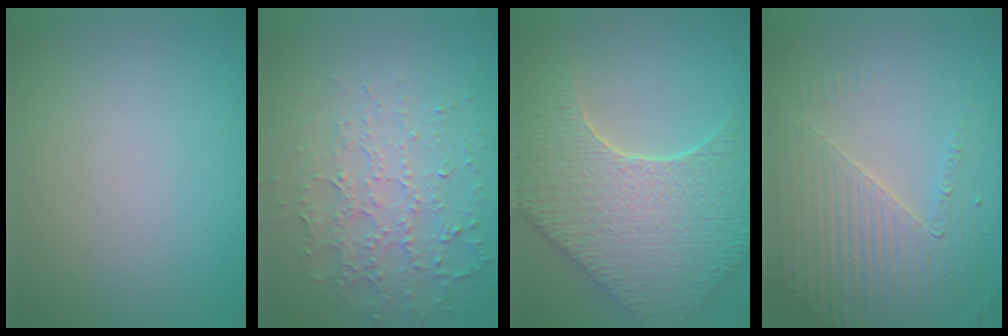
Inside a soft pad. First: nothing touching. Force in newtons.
{"total": 4.9, "press": 3.5, "slide": 3.4}
{"total": 8.1, "press": 6.9, "slide": 4.2}
{"total": 4.0, "press": 3.8, "slide": 1.2}